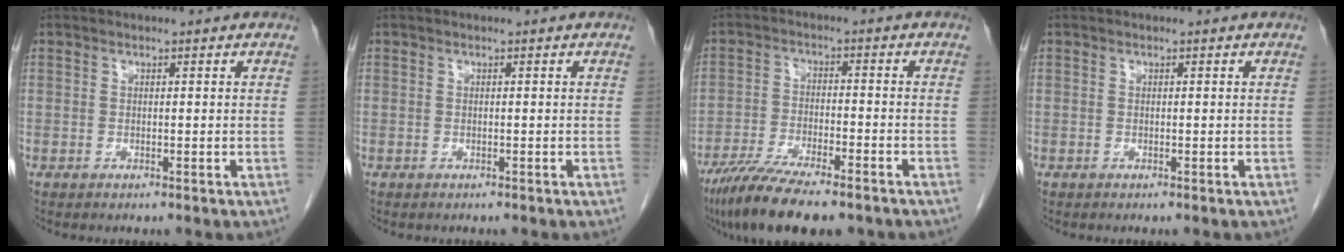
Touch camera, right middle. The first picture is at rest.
{"total": 0.0}
{"total": 12.9, "force": [-10.0, 2.5, 7.8], "torque": [-0.133, -0.026, -0.164]}
{"total": 0.0}